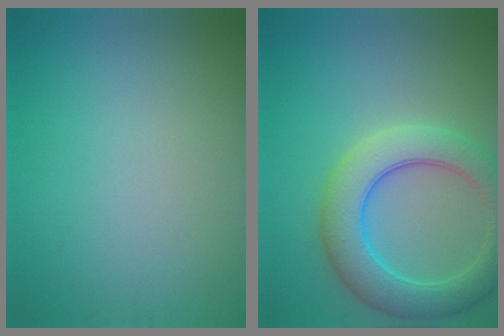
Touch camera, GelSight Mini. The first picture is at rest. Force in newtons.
{"total": 6.3, "press": 6.3, "slide": 0.4}